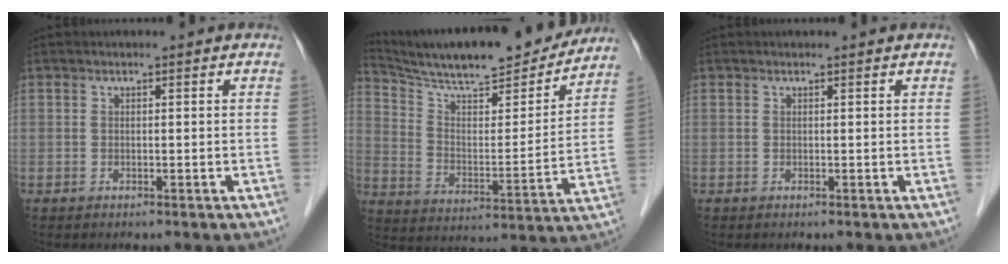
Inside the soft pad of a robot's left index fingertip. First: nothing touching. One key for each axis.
{"total": 21.9, "fx": 20.0, "fy": 2.6, "fz": 8.5, "tx": -0.146, "ty": -0.020, "tz": 0.299}
{"total": 0.0}